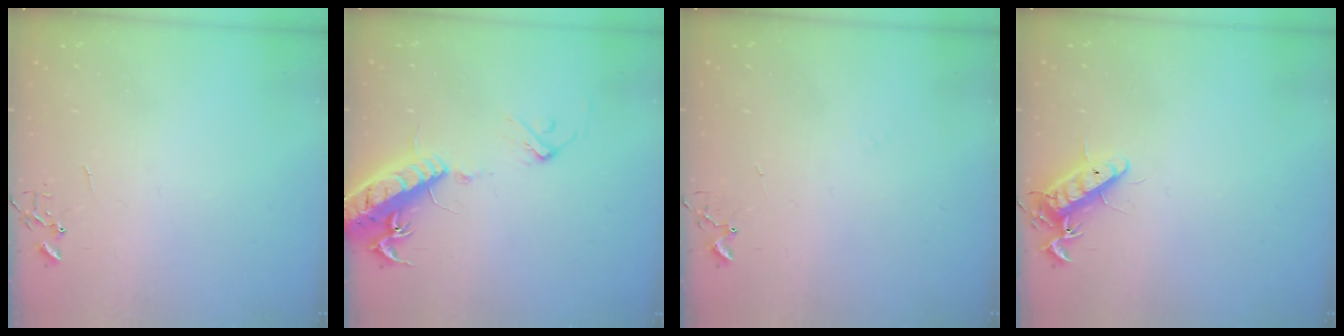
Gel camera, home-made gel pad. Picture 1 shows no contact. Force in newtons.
{"total": 17.9, "press": 17.6, "slide": 3.5}
{"total": 4.9, "press": 4.9, "slide": 0.5}
{"total": 11.3, "press": 11.2, "slide": 1.5}